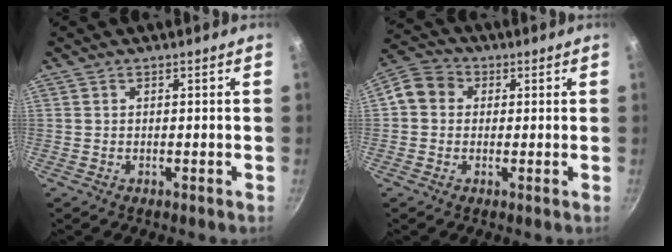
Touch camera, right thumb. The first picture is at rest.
{"total": 6.8, "force": [0.7, 6.0, 3.1], "torque": [-0.036, 0.015, -0.009]}